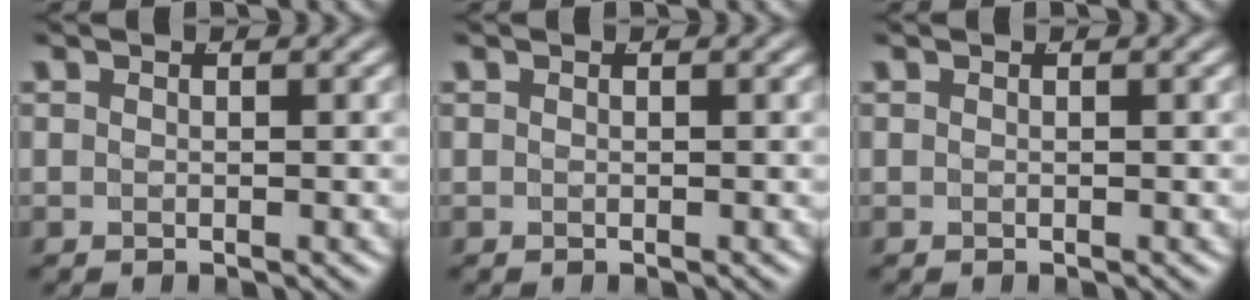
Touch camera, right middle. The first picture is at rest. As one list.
[{"total": 0.0}, {"total": 0.0}]